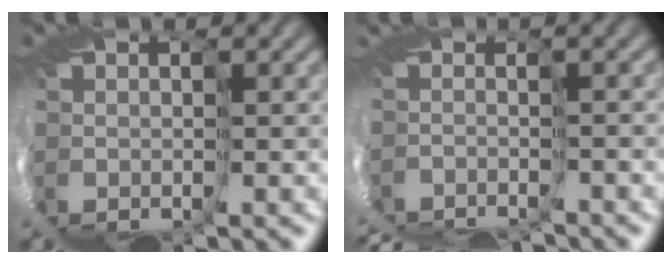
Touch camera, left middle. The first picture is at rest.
{"total": 7.2, "force": [-6.5, -2.1, -2.1], "torque": [0.027, -0.014, -0.074]}